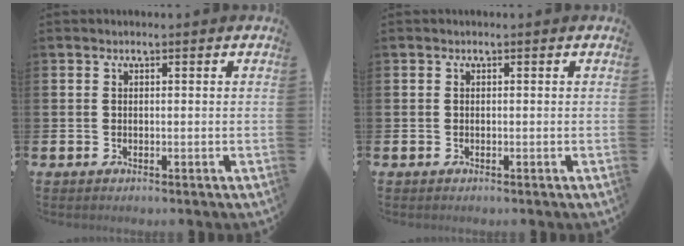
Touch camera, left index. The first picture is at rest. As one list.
[{"total": 0.0}]